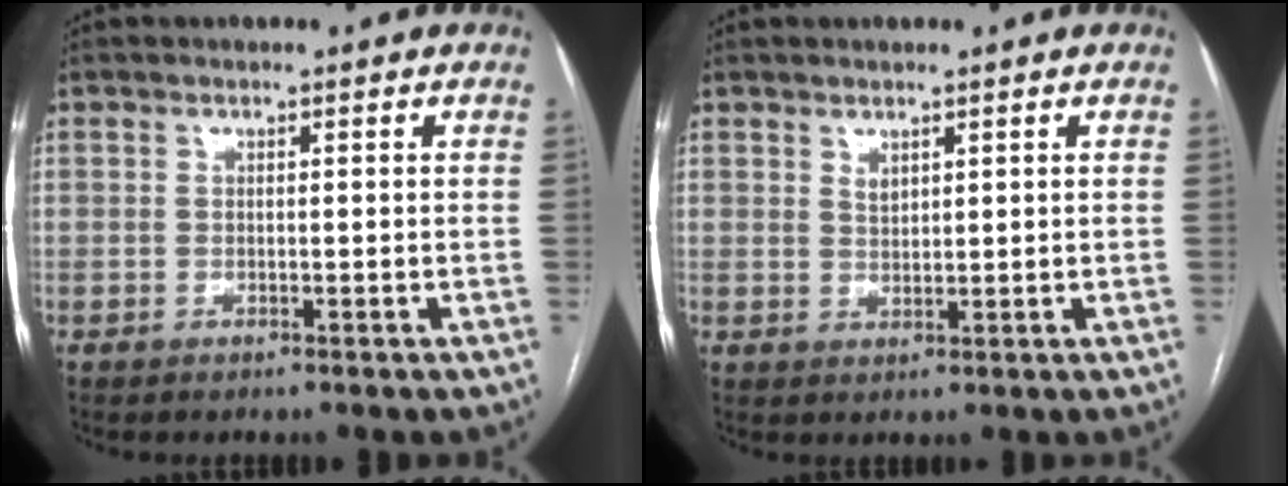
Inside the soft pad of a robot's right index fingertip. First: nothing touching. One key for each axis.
{"total": 1.5, "fx": 1.0, "fy": 0.8, "fz": 0.8, "tx": -0.014, "ty": -0.002, "tz": 0.024}